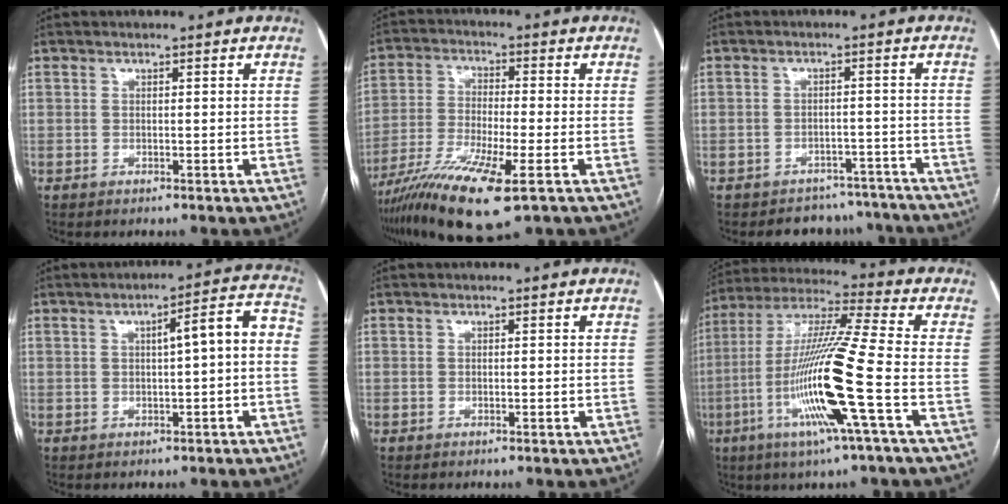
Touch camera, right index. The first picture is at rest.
{"total": 14.0, "force": [-8.0, 1.6, 11.4], "torque": [-0.226, -0.034, -0.144]}
{"total": 8.2, "force": [-7.2, 3.8, -0.4], "torque": [0.029, 0.029, -0.081]}
{"total": 6.7, "force": [0.0, 0.9, 6.6], "torque": [-0.087, 0.027, -0.002]}
{"total": 0.0}
{"total": 17.2, "force": [-5.1, -1.2, 16.4], "torque": [-0.326, -0.015, -0.107]}